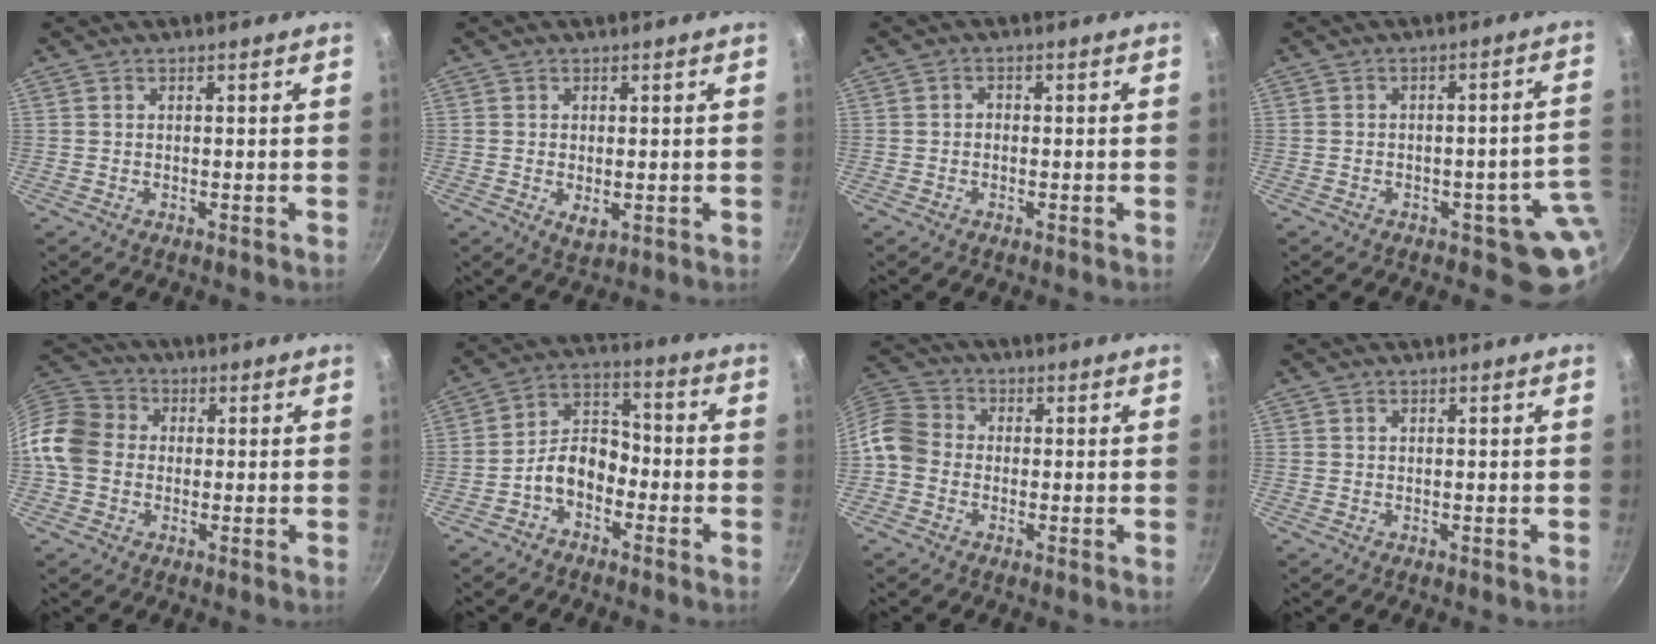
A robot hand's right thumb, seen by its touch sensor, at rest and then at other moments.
{"total": 3.1, "force": [-0.3, 1.8, 2.5], "torque": [-0.040, -0.010, -0.001]}
{"total": 1.1, "force": [-0.4, 0.9, 0.5], "torque": [-0.009, 0.006, -0.007]}
{"total": 7.6, "force": [-1.7, 4.4, 6.0], "torque": [-0.014, 0.022, -0.016]}
{"total": 10.7, "force": [-0.8, 9.0, 5.7], "torque": [-0.083, 0.021, -0.037]}
{"total": 8.3, "force": [-3.7, 5.5, 5.0], "torque": [-0.064, 0.053, -0.083]}
{"total": 7.5, "force": [-1.8, 6.2, 3.9], "torque": [-0.056, 0.024, -0.059]}
{"total": 0.0}